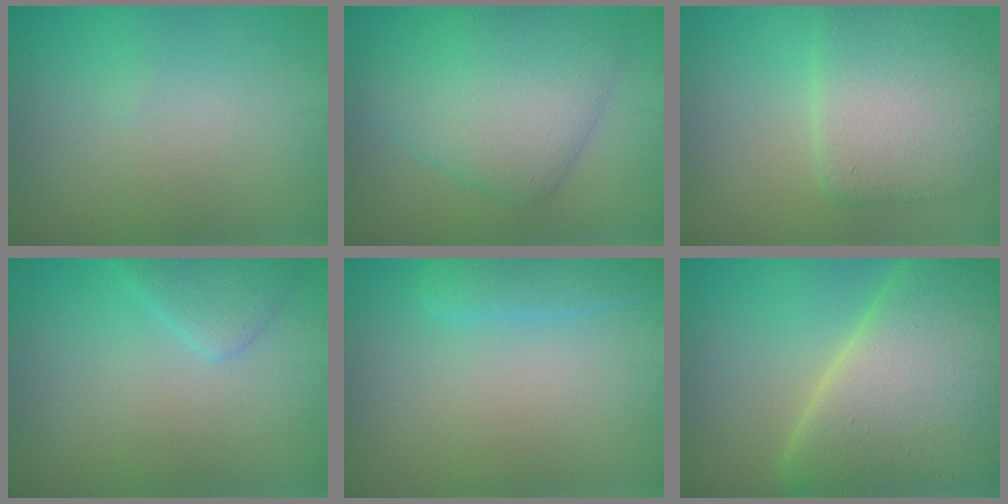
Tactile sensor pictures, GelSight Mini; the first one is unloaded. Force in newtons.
{"total": 6.5, "press": 6.5, "slide": 0.1}
{"total": 7.2, "press": 7.2, "slide": 0.2}
{"total": 2.3, "press": 2.3, "slide": 0.1}
{"total": 2.2, "press": 2.2, "slide": 0.1}
{"total": 14.2, "press": 14.2, "slide": 0.8}